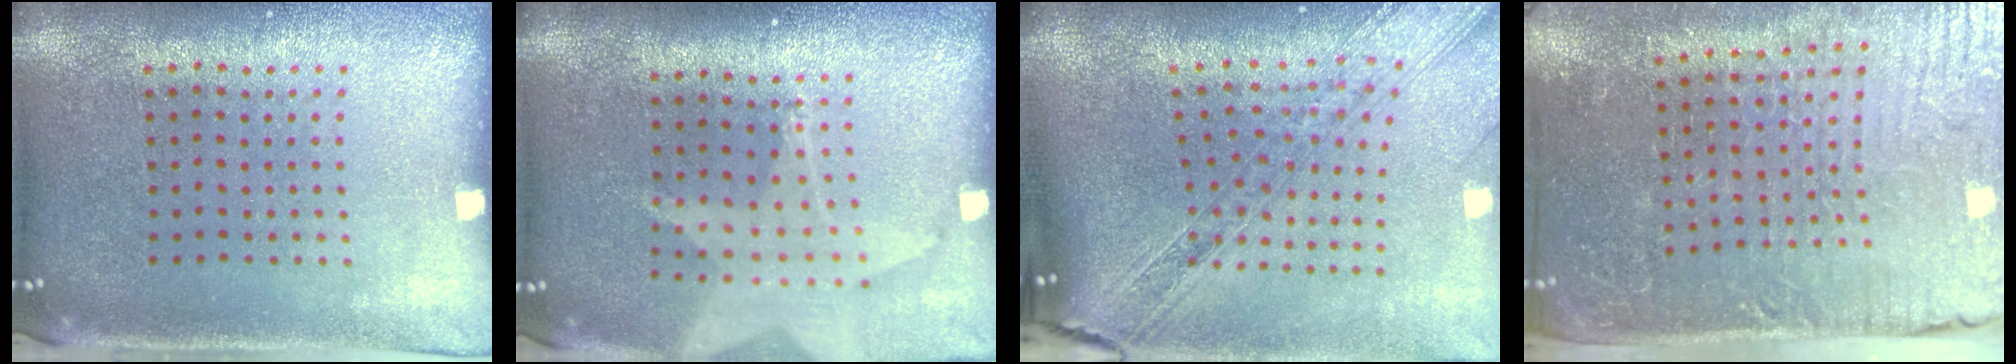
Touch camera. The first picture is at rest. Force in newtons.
{"total": 1.9, "press": 1.5, "slide": 1.2}
{"total": 2.8, "press": 2.2, "slide": 1.7}
{"total": 4.4, "press": 4.3, "slide": 0.7}